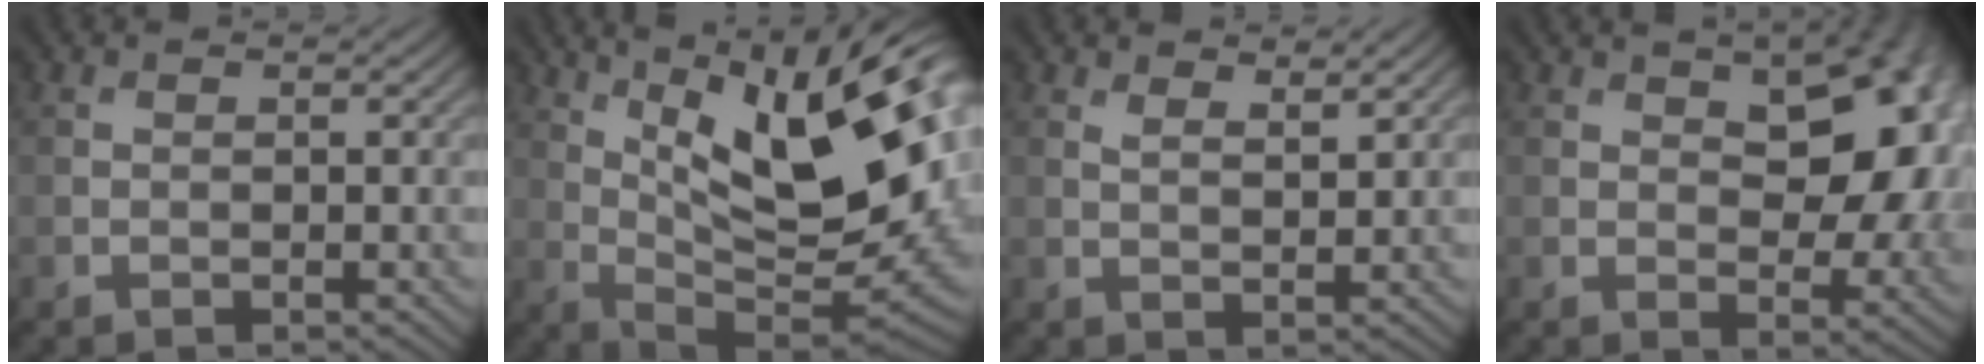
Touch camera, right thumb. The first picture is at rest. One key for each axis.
{"total": 19.2, "fx": 5.5, "fy": 7.9, "fz": 16.6, "tx": -0.246, "ty": 0.011, "tz": 0.090}
{"total": 2.3, "fx": 1.9, "fy": 0.5, "fz": 1.1, "tx": -0.010, "ty": -0.013, "tz": 0.035}
{"total": 13.6, "fx": 3.2, "fy": 7.4, "fz": 10.9, "tx": -0.124, "ty": 0.002, "tz": 0.046}